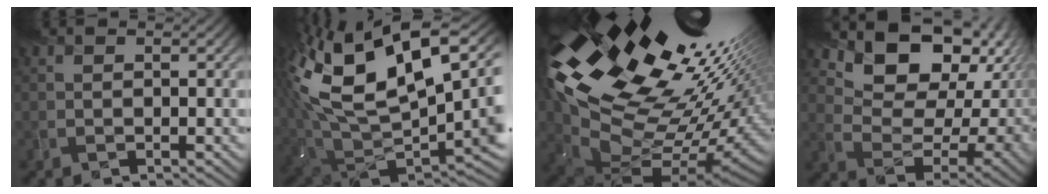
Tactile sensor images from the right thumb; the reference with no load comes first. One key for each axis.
{"total": 20.3, "fx": 7.4, "fy": 10.2, "fz": 16.0, "tx": -0.335, "ty": -0.003, "tz": 0.160}
{"total": 21.6, "fx": 6.8, "fy": 12.4, "fz": 16.3, "tx": -0.311, "ty": -0.020, "tz": 0.133}
{"total": 12.1, "fx": 6.5, "fy": 7.3, "fz": 7.1, "tx": -0.133, "ty": -0.007, "tz": 0.117}